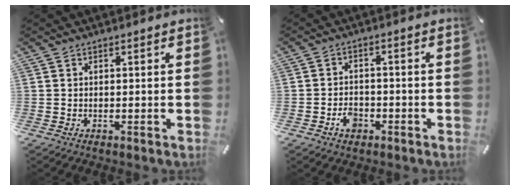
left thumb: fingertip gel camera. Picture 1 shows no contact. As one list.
[{"total": 4.2, "force": [-2.0, 3.0, 2.0], "torque": [-0.039, 0.006, -0.037]}]